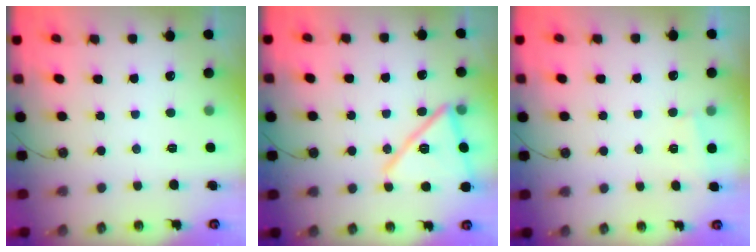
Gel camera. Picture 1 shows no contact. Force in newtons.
{"total": 17.1, "press": 17.0, "slide": 1.0}
{"total": 1.1, "press": 1.1, "slide": 0.1}